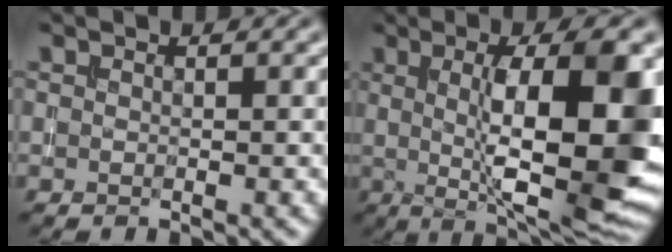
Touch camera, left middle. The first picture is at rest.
{"total": 12.8, "force": [0.6, 3.4, 12.4], "torque": [-0.166, -0.004, 0.011]}